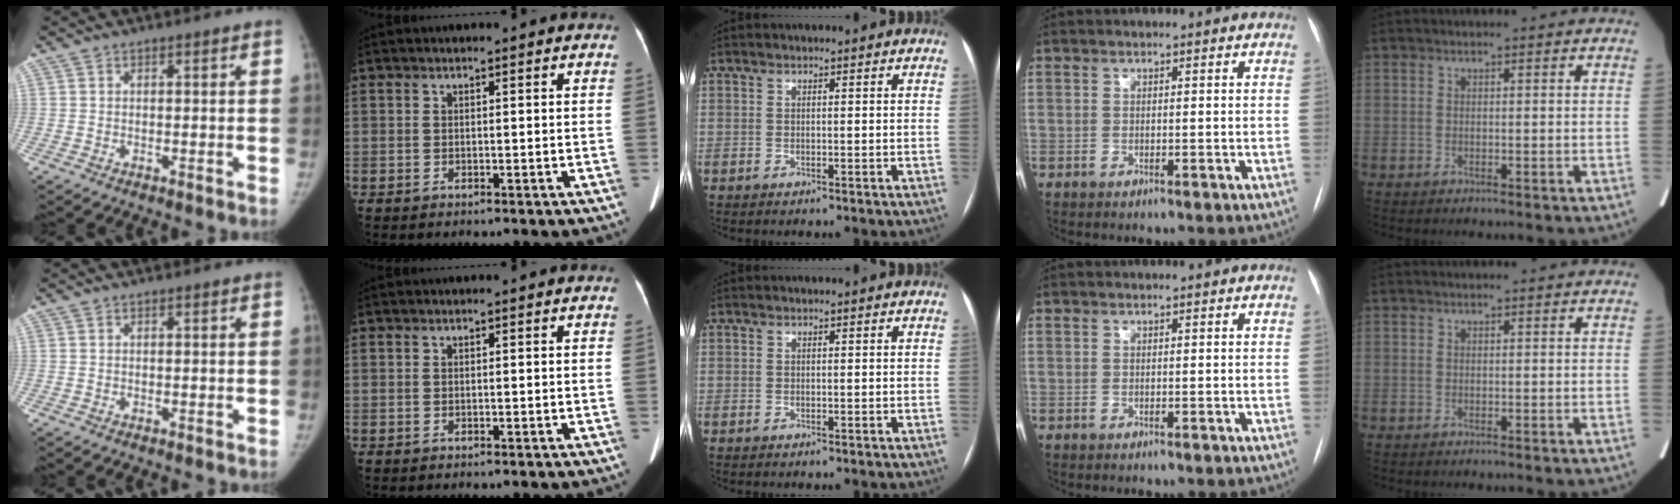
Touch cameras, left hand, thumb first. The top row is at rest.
{}